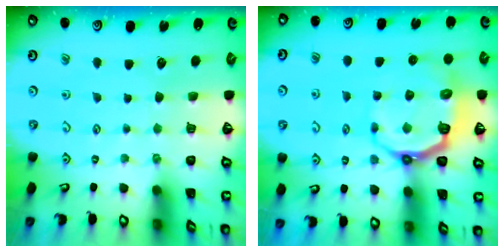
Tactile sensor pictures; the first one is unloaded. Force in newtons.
{"total": 9.1, "press": 8.1, "slide": 4.2}